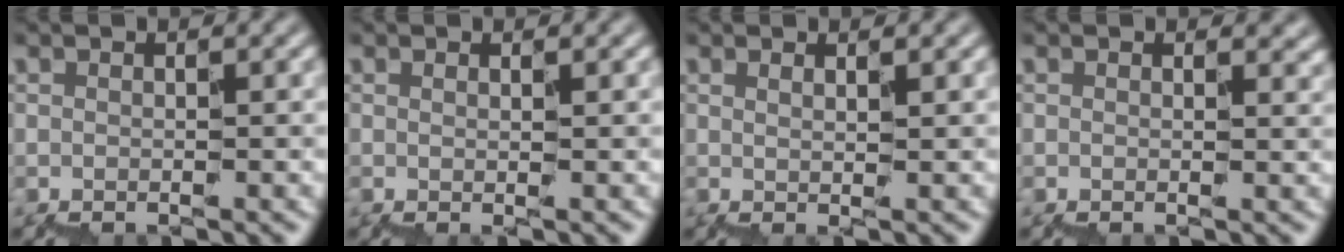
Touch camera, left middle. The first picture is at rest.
{"total": 0.6, "force": [0.4, 0.1, 0.5], "torque": [-0.007, 0.003, 0.006]}
{"total": 0.9, "force": [0.7, 0.2, 0.6], "torque": [-0.013, 0.003, 0.009]}
{"total": 2.0, "force": [1.0, 1.1, 1.3], "torque": [0.004, 0.013, 0.007]}